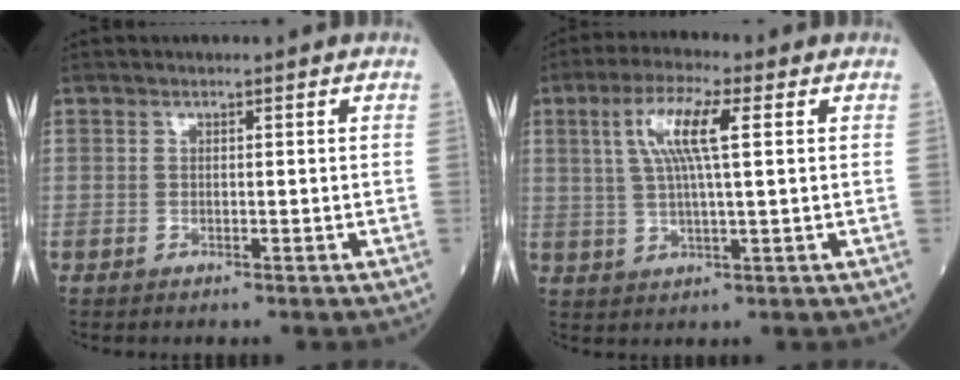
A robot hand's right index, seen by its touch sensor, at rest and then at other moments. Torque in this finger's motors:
{"motor_torque": [1.48, 0.44, 0.67, 0.20]}